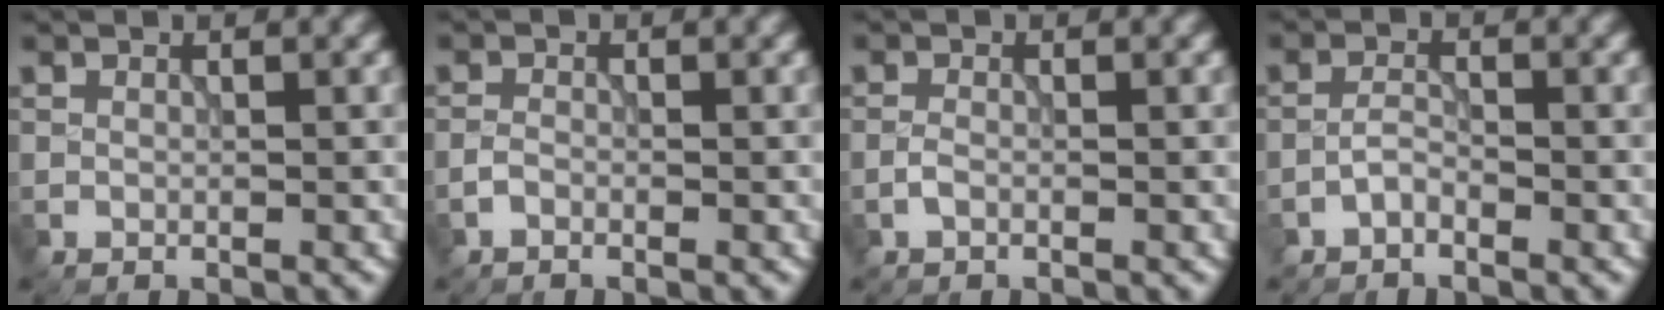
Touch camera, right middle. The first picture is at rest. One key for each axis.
{"total": 0.8, "fx": -0.7, "fy": 0.3, "fz": 0.4, "tx": -0.007, "ty": 0.001, "tz": -0.017}
{"total": 0.8, "fx": -0.5, "fy": 0.4, "fz": 0.6, "tx": -0.014, "ty": 0.001, "tz": -0.014}
{"total": 1.3, "fx": -1.0, "fy": 0.4, "fz": 0.7, "tx": -0.016, "ty": 0.005, "tz": -0.025}